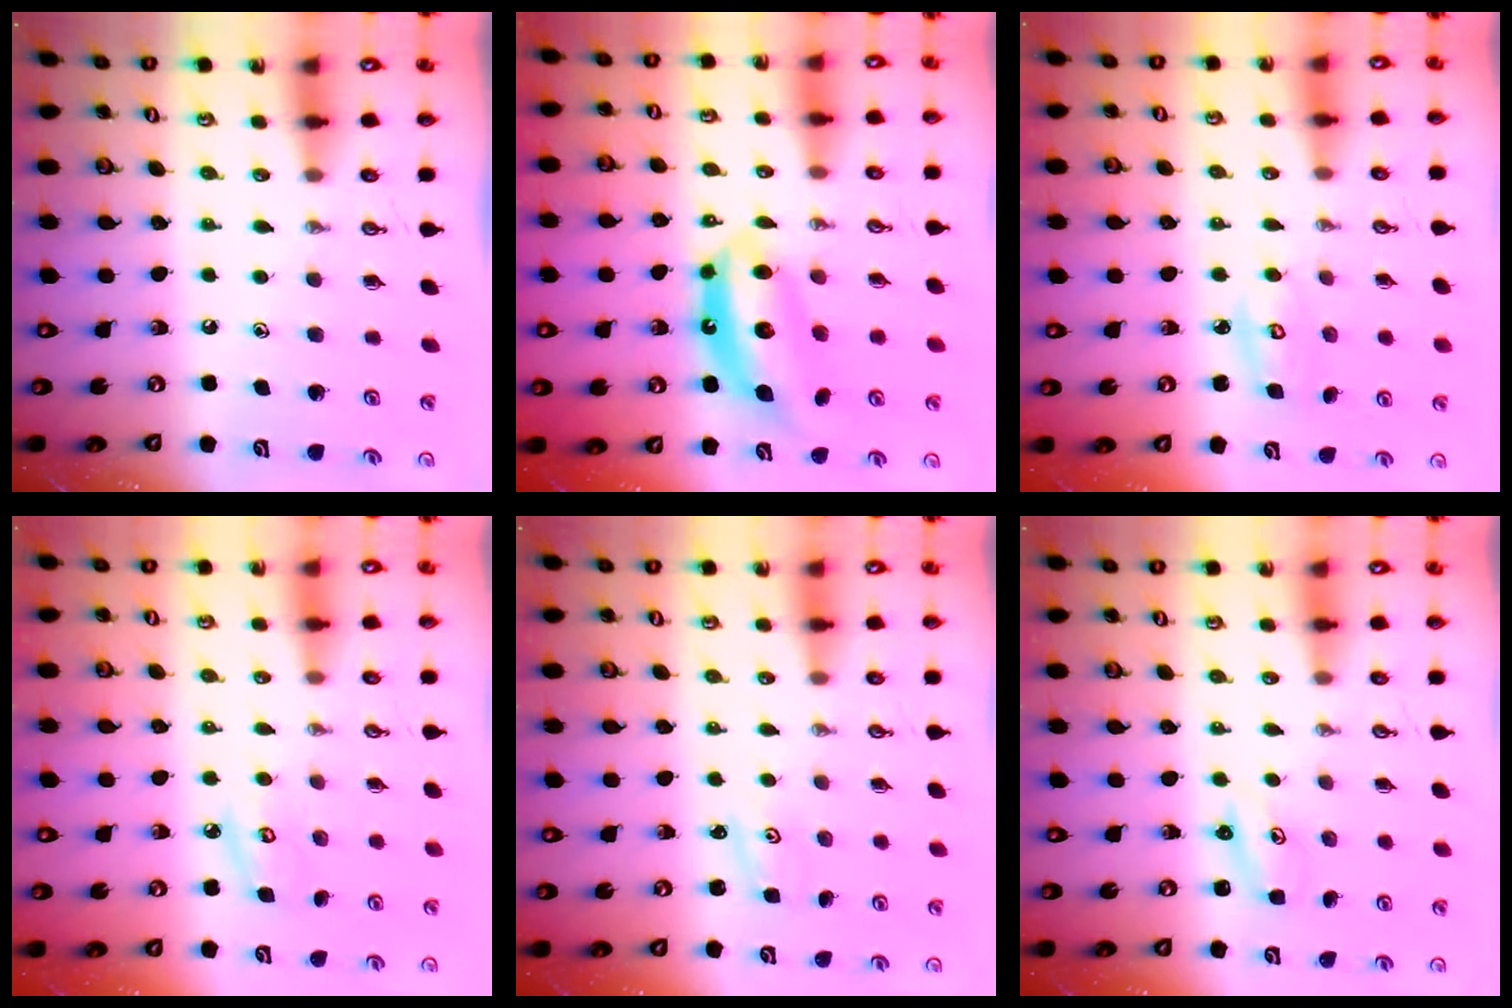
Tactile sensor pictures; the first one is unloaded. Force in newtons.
{"total": 11.7, "press": 11.7, "slide": 0.9}
{"total": 3.7, "press": 3.7, "slide": 0.5}
{"total": 6.4, "press": 6.4, "slide": 0.5}
{"total": 1.3, "press": 1.2, "slide": 0.2}
{"total": 2.1, "press": 2.0, "slide": 0.3}